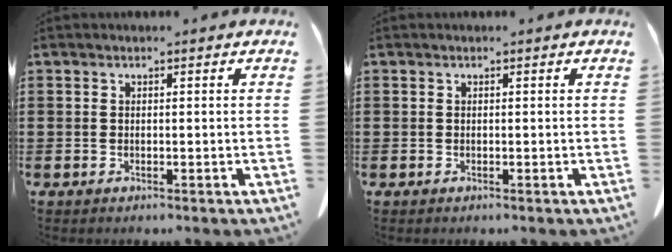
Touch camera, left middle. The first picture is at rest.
{"total": 0.0}